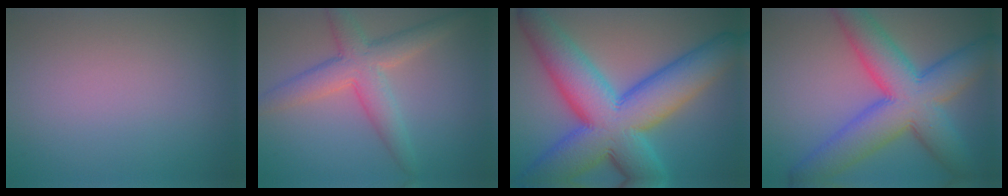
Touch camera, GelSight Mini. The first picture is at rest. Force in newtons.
{"total": 4.9, "press": 4.9, "slide": 0.1}
{"total": 14.5, "press": 14.5, "slide": 0.2}
{"total": 10.8, "press": 10.8, "slide": 0.2}